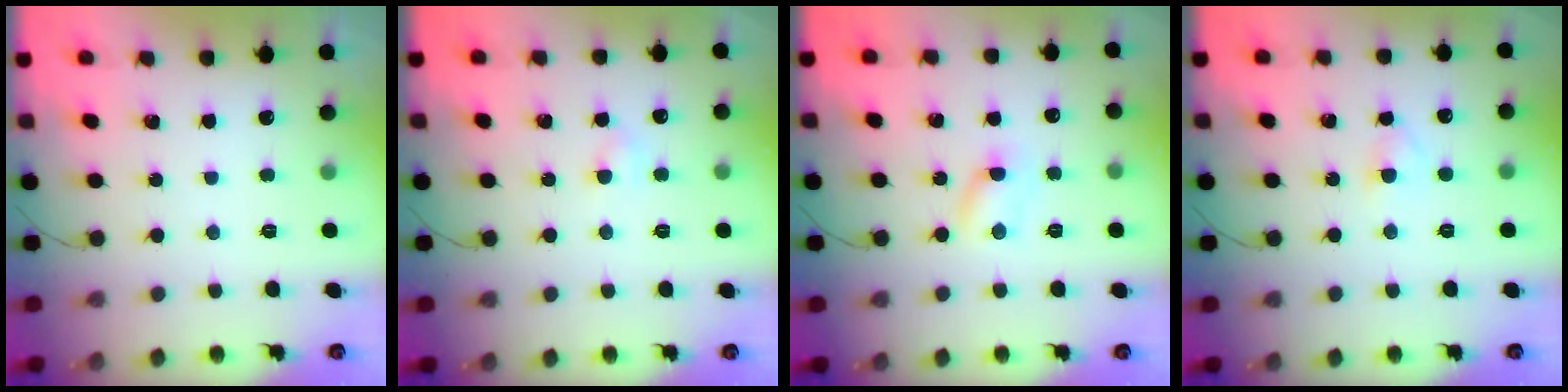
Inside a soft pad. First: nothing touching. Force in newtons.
{"total": 3.0, "press": 2.8, "slide": 1.0}
{"total": 4.3, "press": 4.1, "slide": 1.3}
{"total": 2.5, "press": 2.3, "slide": 1.0}